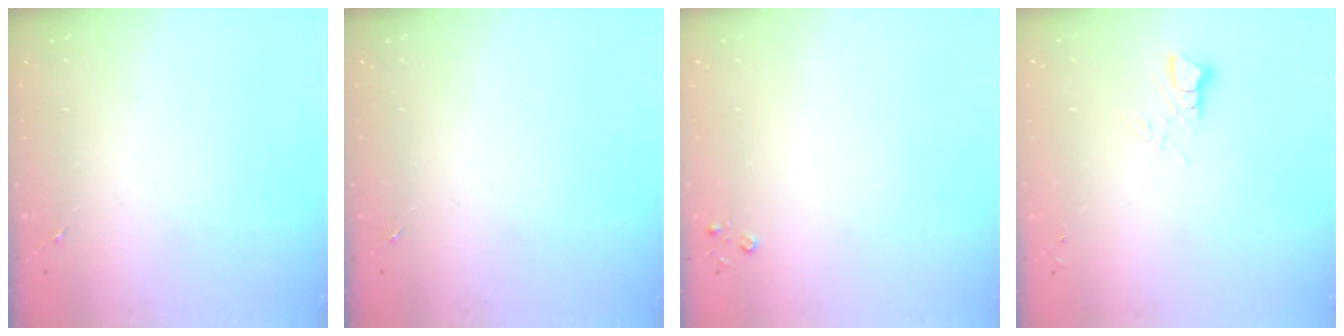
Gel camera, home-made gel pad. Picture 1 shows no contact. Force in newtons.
{"total": 0.0}
{"total": 2.6, "press": 2.6, "slide": 0.3}
{"total": 2.9, "press": 2.9, "slide": 0.2}